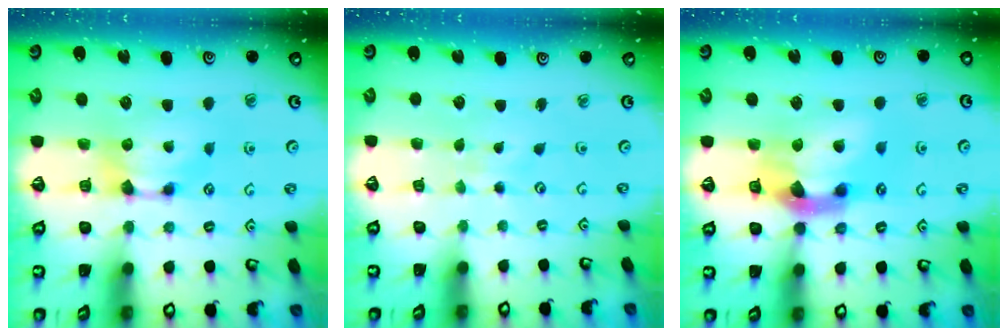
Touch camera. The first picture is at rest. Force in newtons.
{"total": 4.6, "press": 4.6, "slide": 0.1}
{"total": 6.1, "press": 5.8, "slide": 2.2}